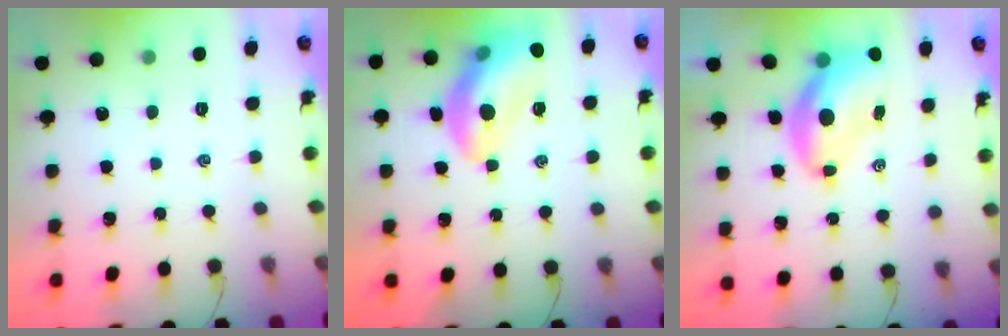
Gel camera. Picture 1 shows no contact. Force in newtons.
{"total": 14.0, "press": 13.7, "slide": 3.0}
{"total": 9.1, "press": 8.7, "slide": 2.5}